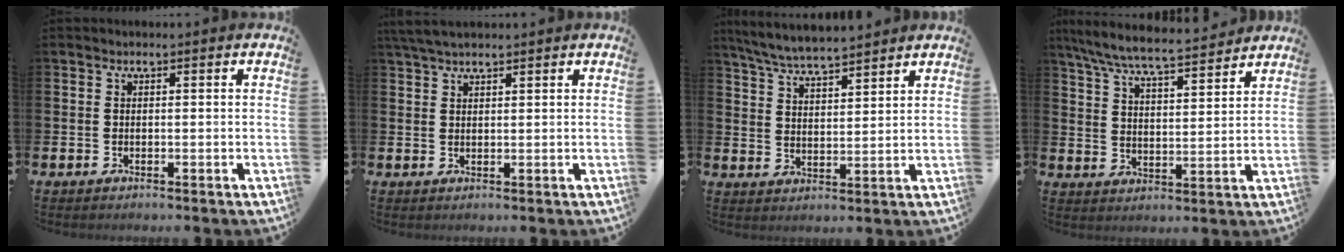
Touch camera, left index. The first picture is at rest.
{"total": 3.2, "force": [2.8, 0.9, 1.5], "torque": [-0.030, -0.003, 0.051]}
{"total": 6.2, "force": [6.0, 0.5, 1.4], "torque": [-0.052, -0.029, 0.109]}
{"total": 7.6, "force": [7.2, 0.5, 2.5], "torque": [-0.076, -0.045, 0.126]}